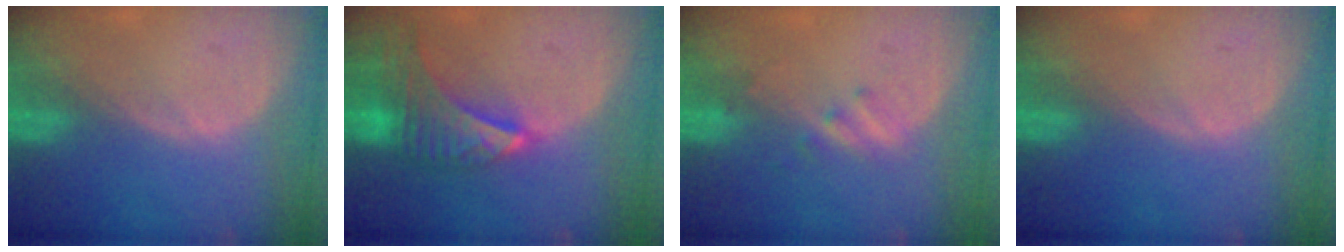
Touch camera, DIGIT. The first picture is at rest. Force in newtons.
{"total": 9.4, "press": 8.4, "slide": 4.3}
{"total": 2.5, "press": 2.2, "slide": 1.2}
{"total": 0.0}